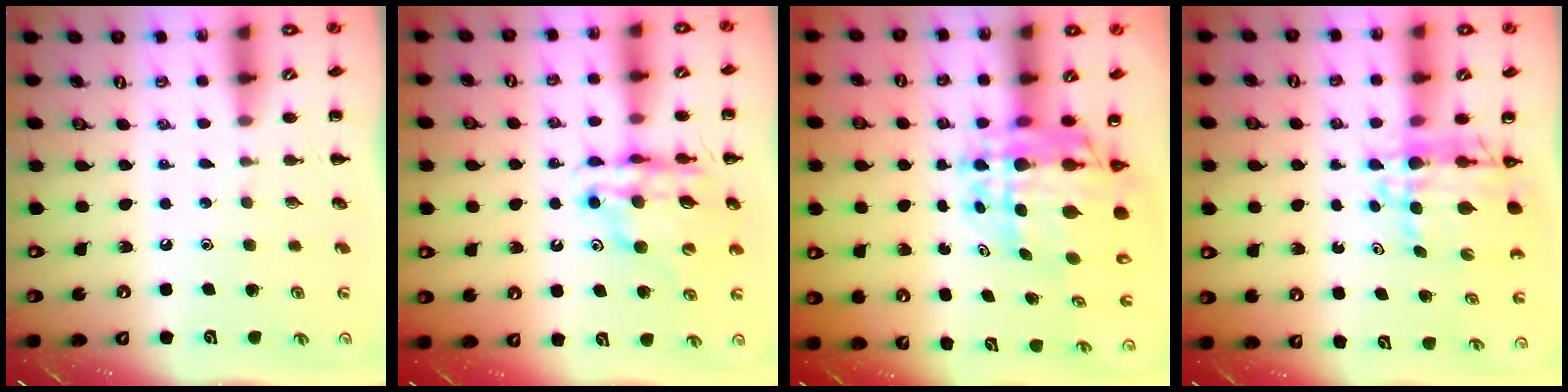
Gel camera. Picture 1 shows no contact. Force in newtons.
{"total": 13.2, "press": 12.6, "slide": 3.8}
{"total": 12.4, "press": 11.8, "slide": 3.8}
{"total": 8.6, "press": 7.7, "slide": 3.6}